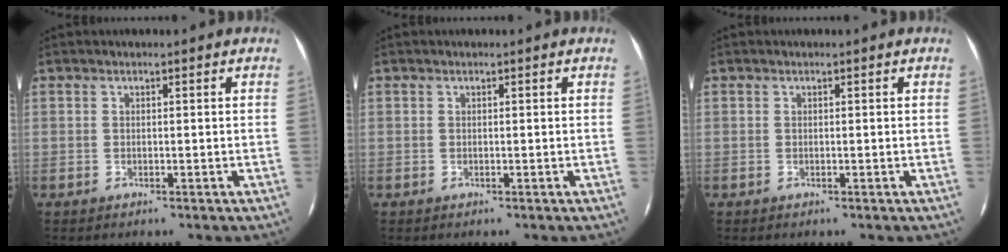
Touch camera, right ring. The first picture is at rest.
{"total": 0.0}
{"total": 0.0}